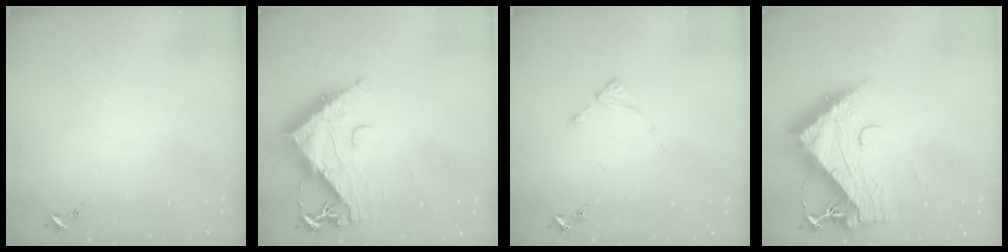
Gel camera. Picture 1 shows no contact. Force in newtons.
{"total": 13.6, "press": 13.6, "slide": 1.1}
{"total": 2.5, "press": 2.5, "slide": 0.3}
{"total": 15.6, "press": 15.5, "slide": 1.5}